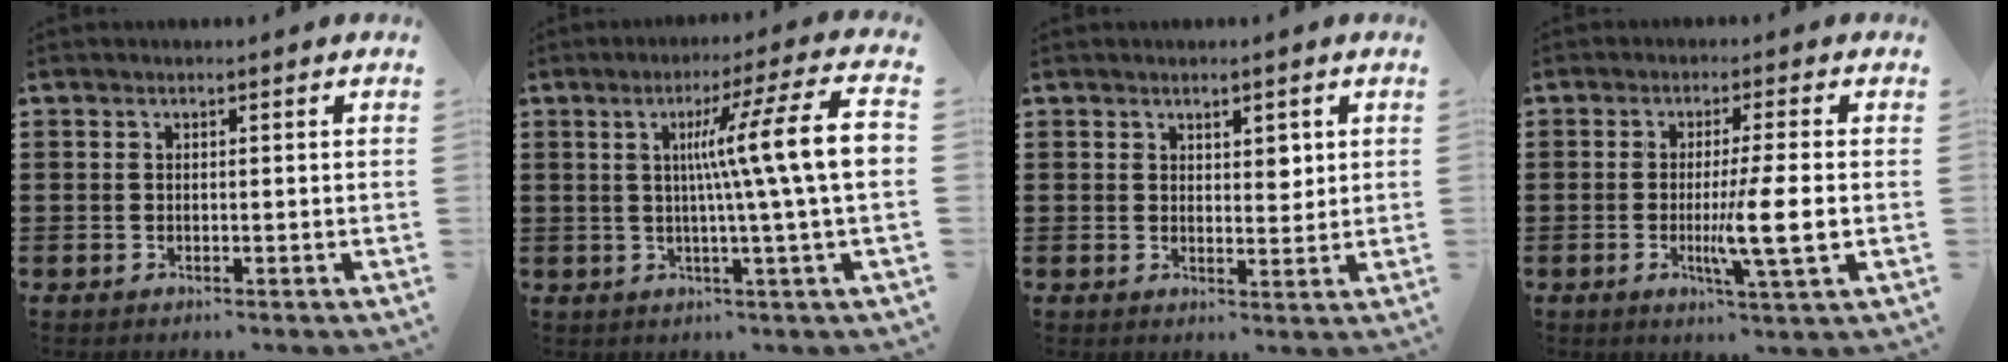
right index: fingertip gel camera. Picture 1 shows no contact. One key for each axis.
{"total": 12.7, "fx": 1.6, "fy": -0.4, "fz": 12.6, "tx": -0.215, "ty": -0.005, "tz": 0.014}
{"total": 2.7, "fx": 1.7, "fy": 1.4, "fz": 1.5, "tx": -0.016, "ty": 0.001, "tz": 0.028}
{"total": 7.9, "fx": -1.1, "fy": -0.1, "fz": 7.8, "tx": -0.139, "ty": -0.018, "tz": -0.022}